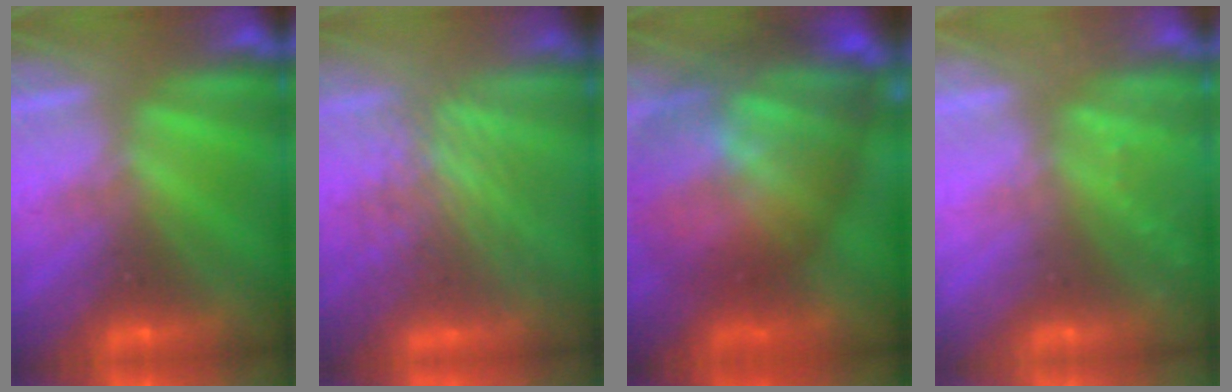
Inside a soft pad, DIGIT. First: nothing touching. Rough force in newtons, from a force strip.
{"total": 3.2}
{"total": 10.5}
{"total": 2.2}